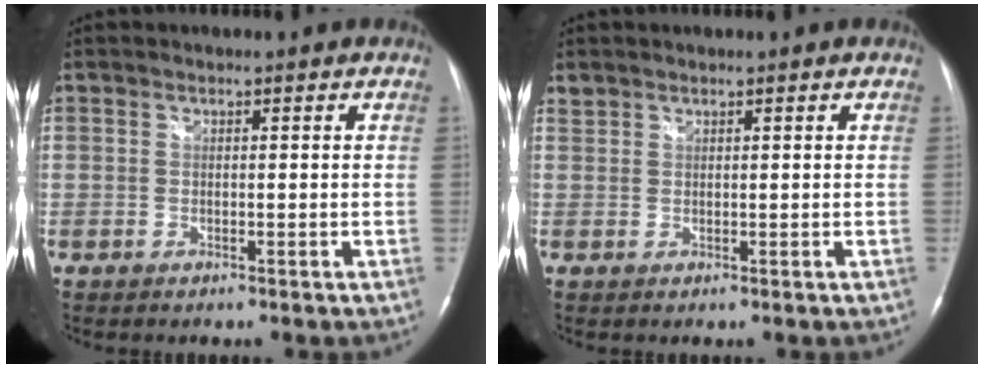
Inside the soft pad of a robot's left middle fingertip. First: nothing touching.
{"total": 1.0, "force": [0.9, 0.4, -0.1], "torque": [0.000, 0.009, 0.018]}